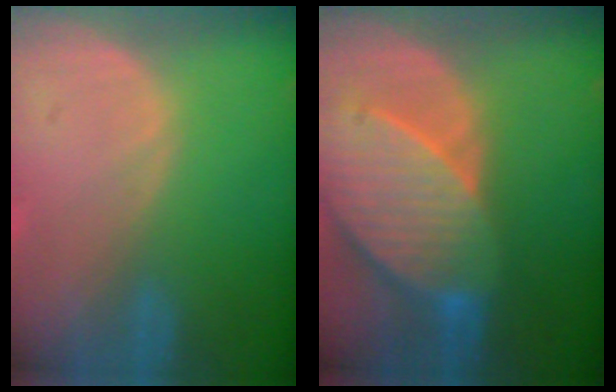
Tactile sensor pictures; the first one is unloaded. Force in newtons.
{"total": 10.2, "press": 9.0, "slide": 4.8}